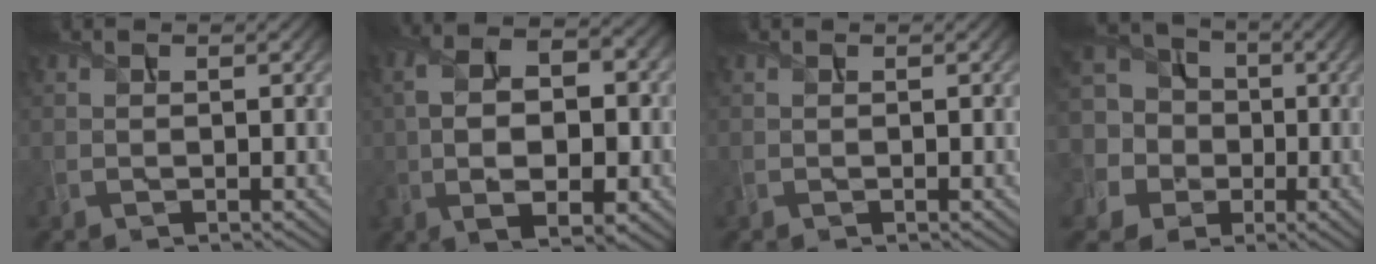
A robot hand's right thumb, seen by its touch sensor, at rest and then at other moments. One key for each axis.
{"total": 10.9, "fx": -0.4, "fy": 6.0, "fz": 9.1, "tx": -0.177, "ty": -0.010, "tz": 0.000}
{"total": 0.0}
{"total": 12.6, "fx": 0.7, "fy": 11.1, "fz": 5.8, "tx": -0.202, "ty": 0.014, "tz": -0.017}